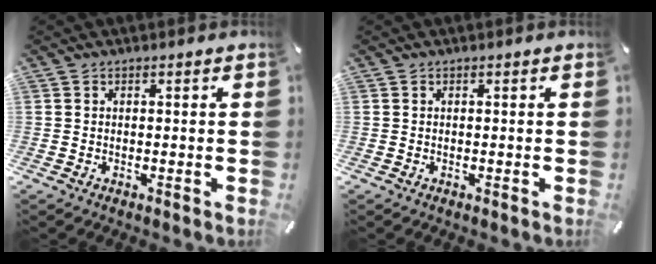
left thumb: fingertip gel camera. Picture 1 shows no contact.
{"total": 0.0}